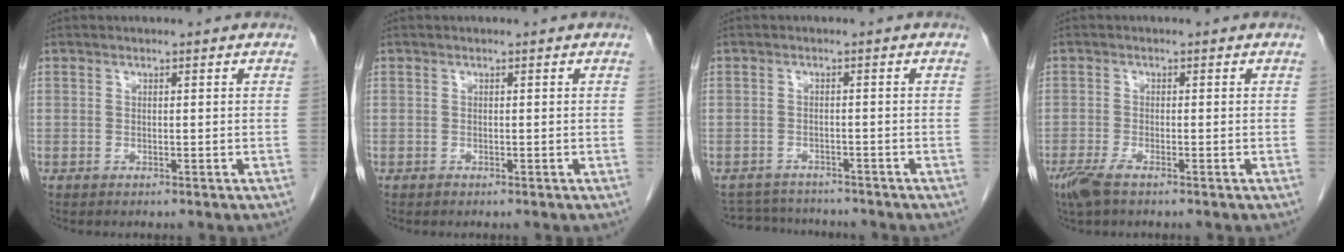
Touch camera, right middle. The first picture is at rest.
{"total": 0.0}
{"total": 6.3, "force": [-6.1, 1.4, 0.7], "torque": [-0.009, 0.007, -0.090]}
{"total": 3.5, "force": [-2.4, 0.7, 2.4], "torque": [-0.054, -0.008, -0.046]}